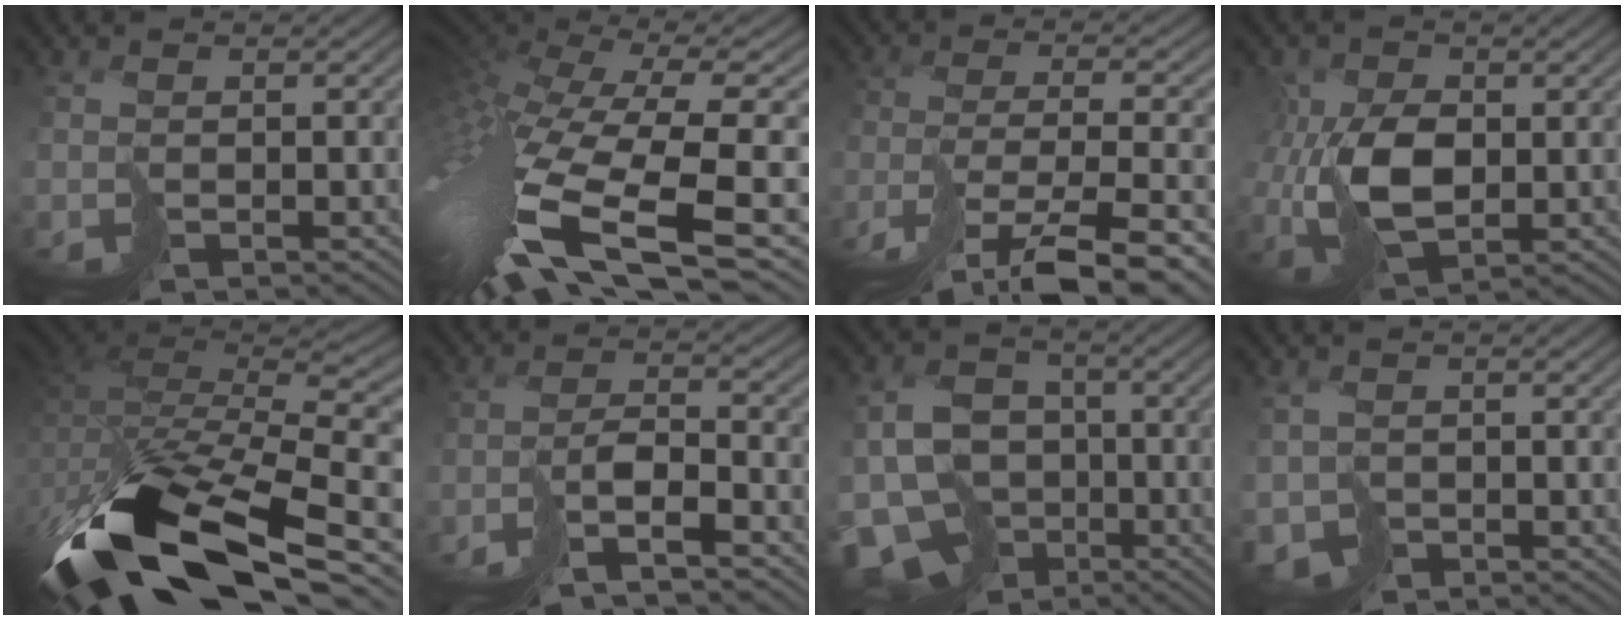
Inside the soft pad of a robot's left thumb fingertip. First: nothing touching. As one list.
[{"total": 15.8, "force": [-1.5, 6.1, 14.5], "torque": [-0.337, -0.051, 0.009]}, {"total": 13.6, "force": [-9.9, 3.8, 8.6], "torque": [-0.164, -0.026, -0.154]}, {"total": 8.2, "force": [0.6, 5.3, 6.2], "torque": [-0.135, -0.002, 0.010]}, {"total": 15.9, "force": [-7.4, 7.6, 11.8], "torque": [-0.258, -0.026, -0.128]}, {"total": 7.4, "force": [-5.4, 1.3, 5.0], "torque": [-0.078, 0.005, -0.101]}, {"total": 14.6, "force": [-5.7, 11.8, 6.6], "torque": [-0.169, -0.029, -0.088]}, {"total": 2.9, "force": [-0.4, 2.6, 1.1], "torque": [-0.025, -0.009, -0.010]}]